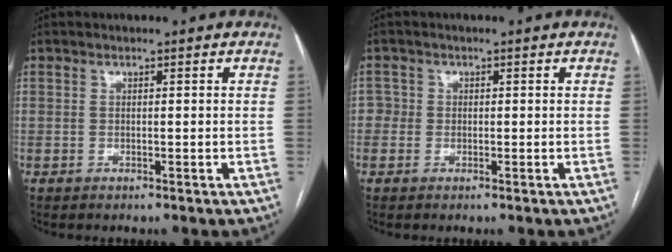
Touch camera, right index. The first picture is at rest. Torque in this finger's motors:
{"motor_torque": [-0.03, 0.10, 0.00, 0.01]}